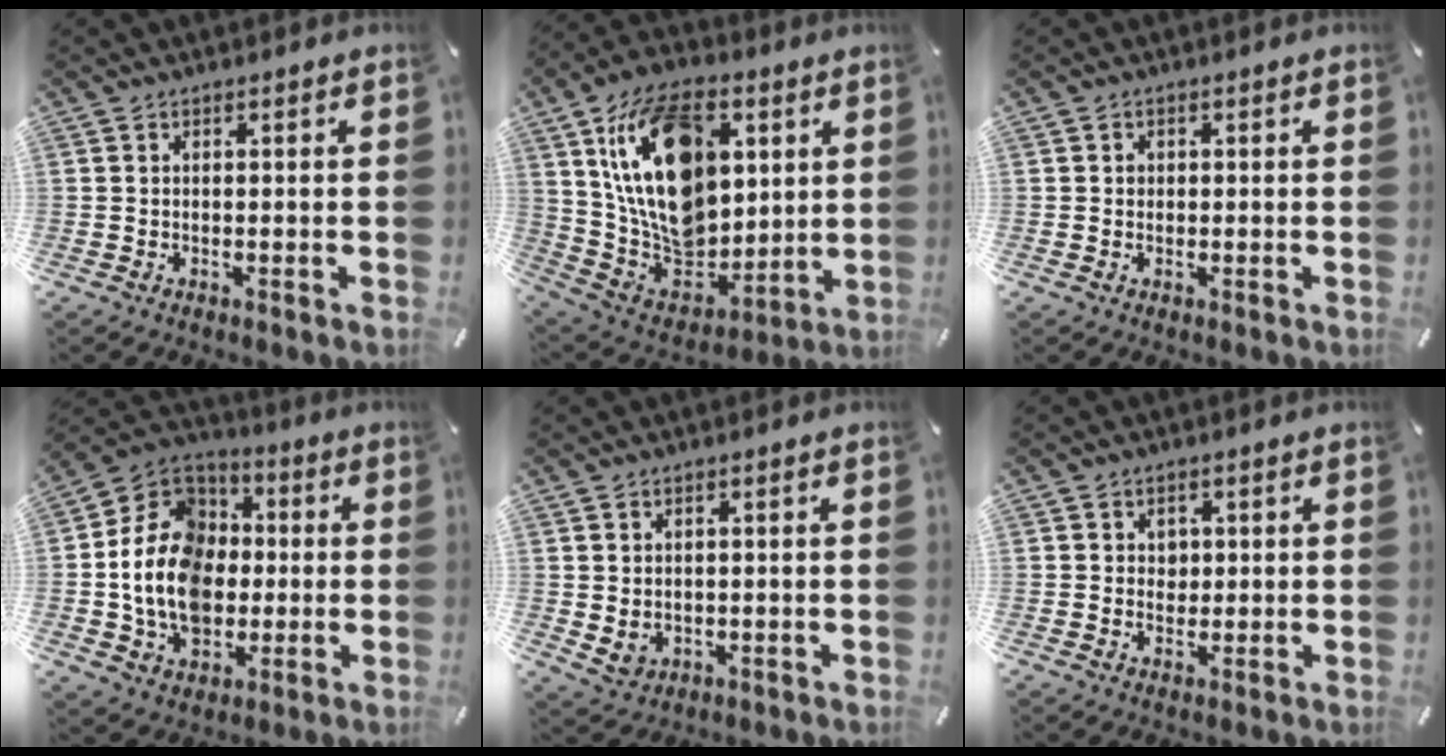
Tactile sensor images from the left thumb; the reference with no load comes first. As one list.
[{"total": 23.3, "force": [7.0, 15.9, 15.5], "torque": [-0.295, -0.025, 0.123]}, {"total": 0.8, "force": [0.0, 0.7, 0.2], "torque": [-0.005, 0.004, -0.001]}, {"total": 16.9, "force": [-2.0, 13.7, 9.7], "torque": [-0.230, 0.018, -0.037]}, {"total": 2.9, "force": [0.9, 2.7, 0.8], "torque": [-0.017, -0.007, 0.016]}, {"total": 2.6, "force": [0.5, 2.4, 0.7], "torque": [-0.003, -0.001, 0.003]}]